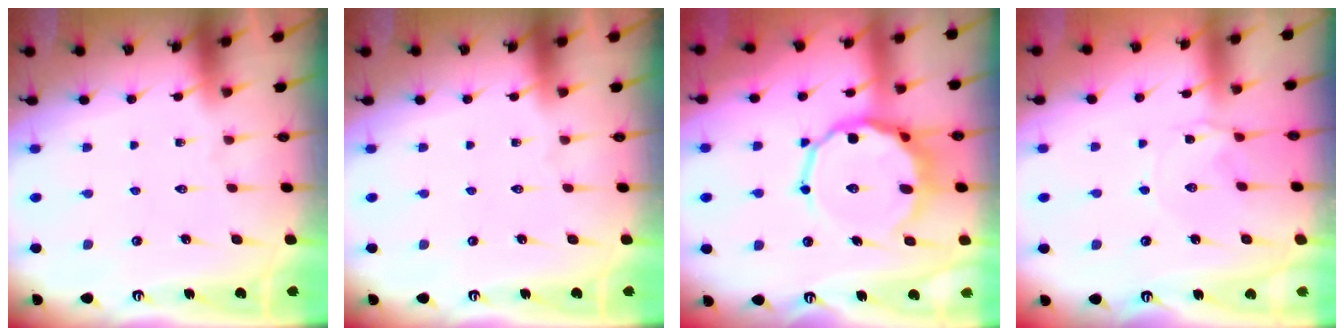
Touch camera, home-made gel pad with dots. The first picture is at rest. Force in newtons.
{"total": 0.0}
{"total": 12.1, "press": 11.7, "slide": 2.9}
{"total": 0.0}